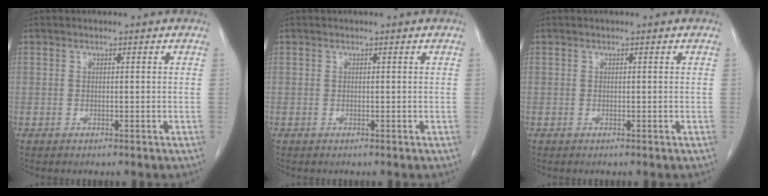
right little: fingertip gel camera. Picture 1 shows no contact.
{"total": 0.0}
{"total": 0.0}